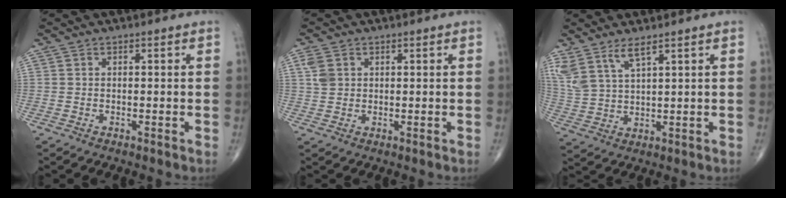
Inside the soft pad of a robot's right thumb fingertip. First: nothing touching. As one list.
[{"total": 3.3, "force": [1.1, 2.5, 1.8], "torque": [-0.036, 0.001, 0.027]}, {"total": 7.4, "force": [5.1, 2.1, 4.9], "torque": [-0.117, -0.019, 0.118]}]